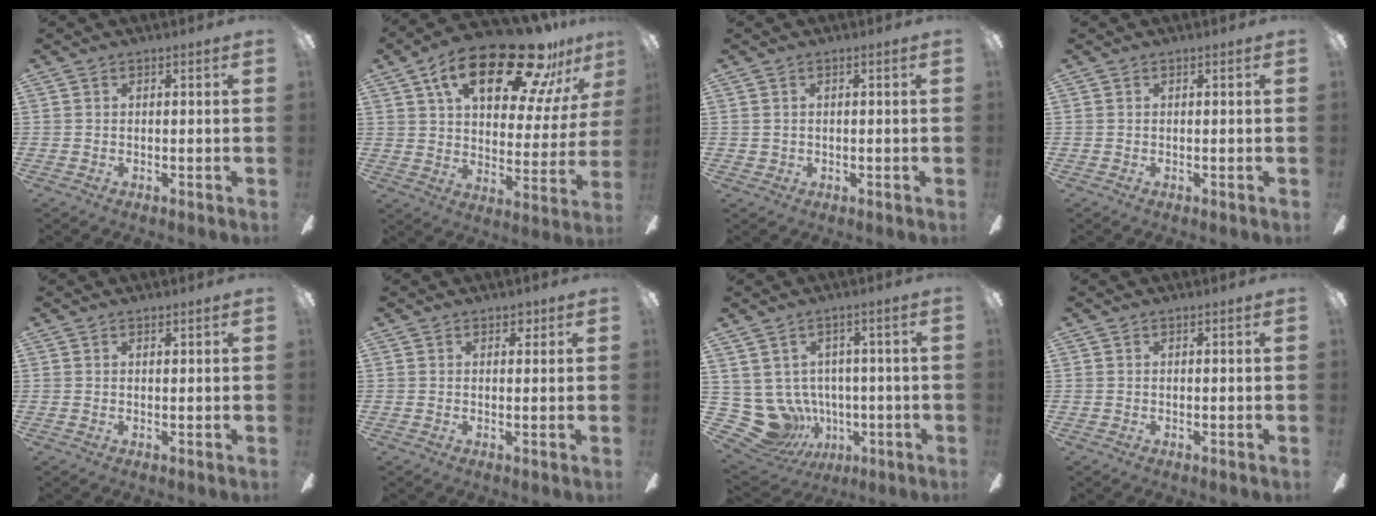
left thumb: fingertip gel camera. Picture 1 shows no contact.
{"total": 25.2, "force": [15.0, 10.6, 17.2], "torque": [-0.263, -0.079, 0.245]}
{"total": 1.2, "force": [0.3, 1.2, 0.2], "torque": [-0.006, 0.005, 0.004]}
{"total": 0.0}
{"total": 0.7, "force": [0.6, 0.2, 0.3], "torque": [-0.008, 0.001, 0.010]}
{"total": 1.9, "force": [1.1, 1.2, 0.9], "torque": [-0.002, -0.003, 0.016]}
{"total": 11.8, "force": [-1.5, 10.9, 4.4], "torque": [-0.143, -0.009, -0.012]}
{"total": 0.0}